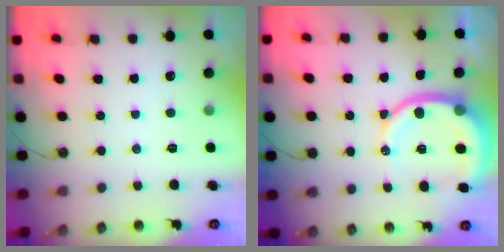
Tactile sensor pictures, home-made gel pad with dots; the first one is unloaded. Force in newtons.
{"total": 12.0, "press": 11.9, "slide": 1.6}